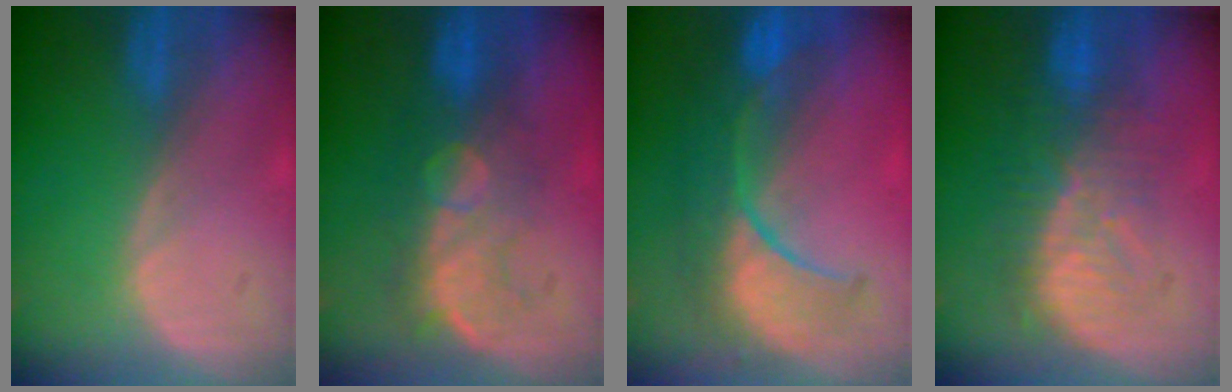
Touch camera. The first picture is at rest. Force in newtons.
{"total": 8.1, "press": 7.7, "slide": 2.3}
{"total": 10.3, "press": 9.0, "slide": 5.1}
{"total": 8.4, "press": 8.2, "slide": 2.0}